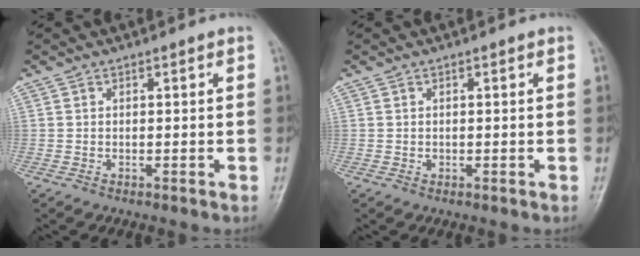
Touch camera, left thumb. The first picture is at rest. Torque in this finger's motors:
{"motor_torque": [-0.03, 0.09, 0.28, -0.20, 0.00]}